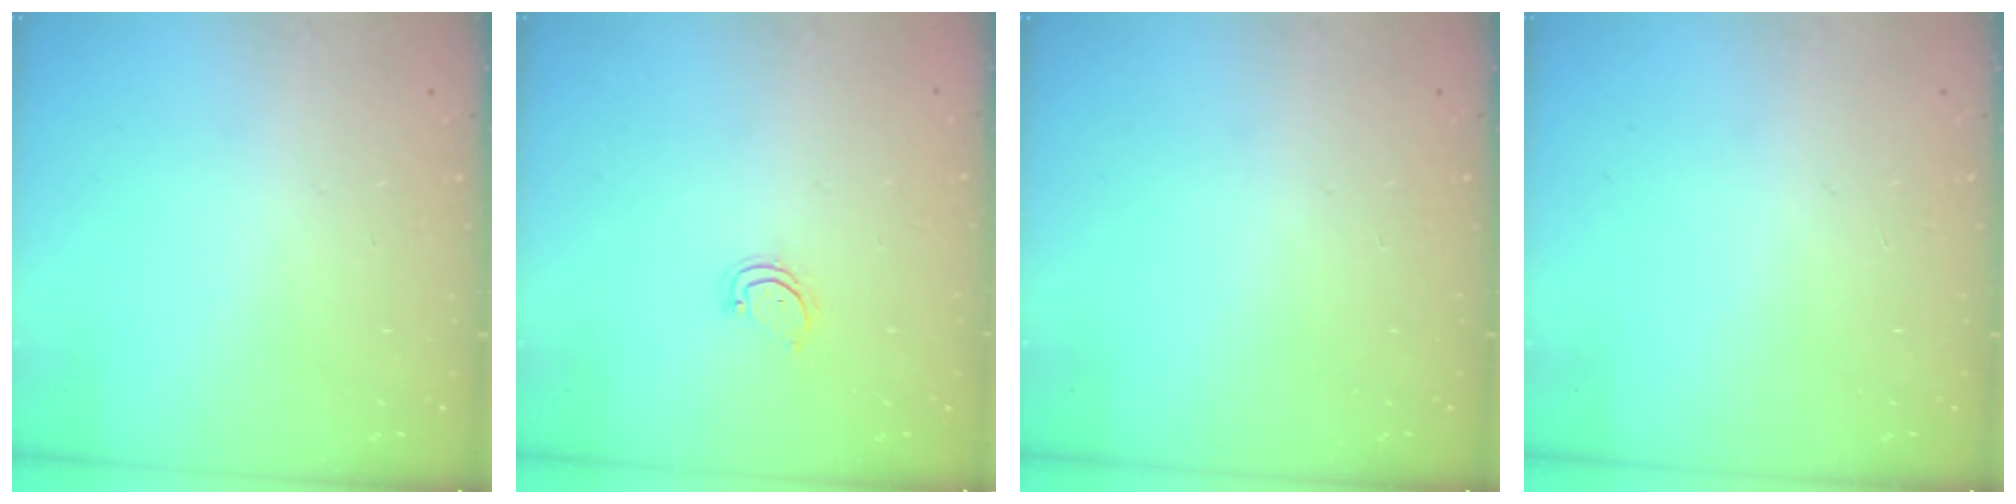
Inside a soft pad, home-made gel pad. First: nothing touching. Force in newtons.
{"total": 2.8, "press": 2.8, "slide": 0.3}
{"total": 0.0}
{"total": 0.0}